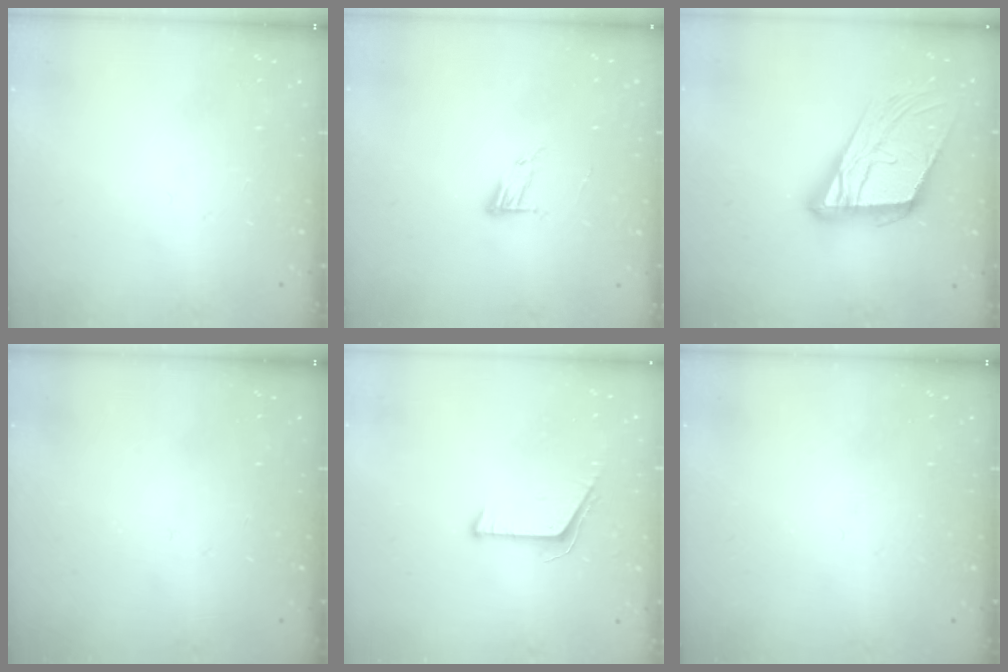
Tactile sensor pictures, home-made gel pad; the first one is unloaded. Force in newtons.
{"total": 5.0, "press": 4.9, "slide": 0.5}
{"total": 18.4, "press": 18.1, "slide": 2.9}
{"total": 0.0}
{"total": 5.7, "press": 5.7, "slide": 0.5}
{"total": 0.0}